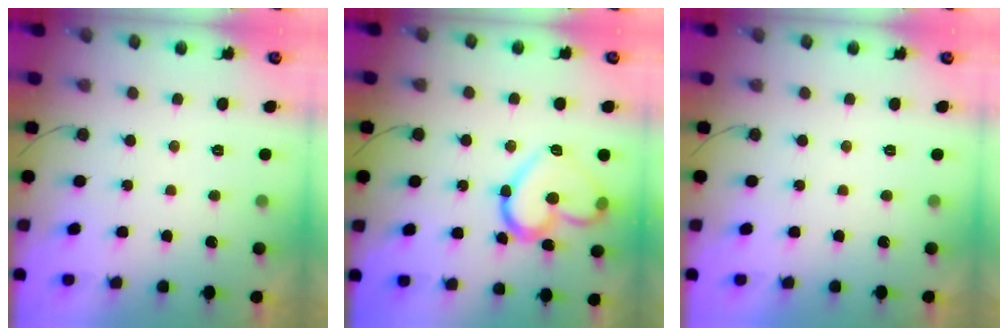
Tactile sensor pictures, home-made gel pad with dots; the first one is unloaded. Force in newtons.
{"total": 15.8, "press": 15.8, "slide": 0.8}
{"total": 1.7, "press": 1.7, "slide": 0.1}